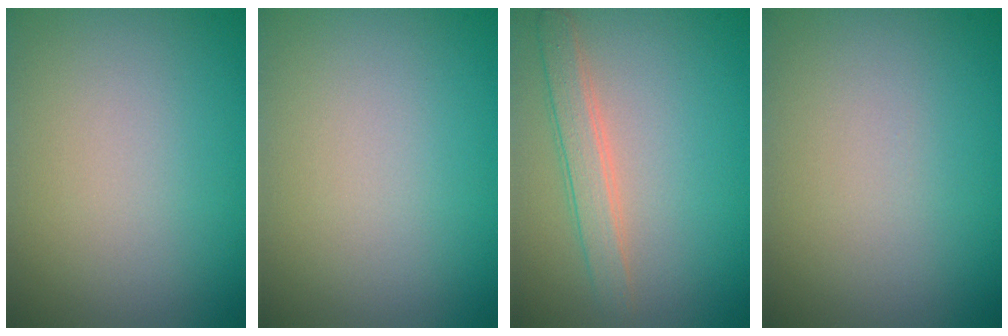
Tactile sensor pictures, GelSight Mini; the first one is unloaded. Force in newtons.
{"total": 0.0}
{"total": 2.5, "press": 2.4, "slide": 0.1}
{"total": 0.0}